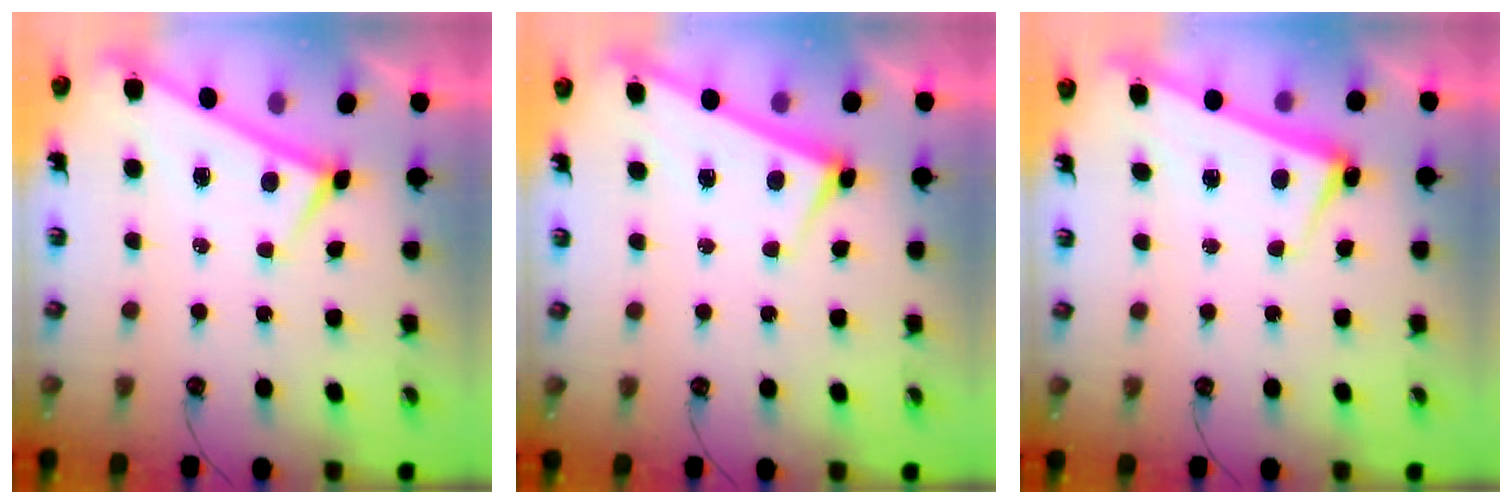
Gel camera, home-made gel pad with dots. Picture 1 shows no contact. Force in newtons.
{"total": 2.9, "press": 2.9, "slide": 0.1}
{"total": 2.6, "press": 2.4, "slide": 0.9}